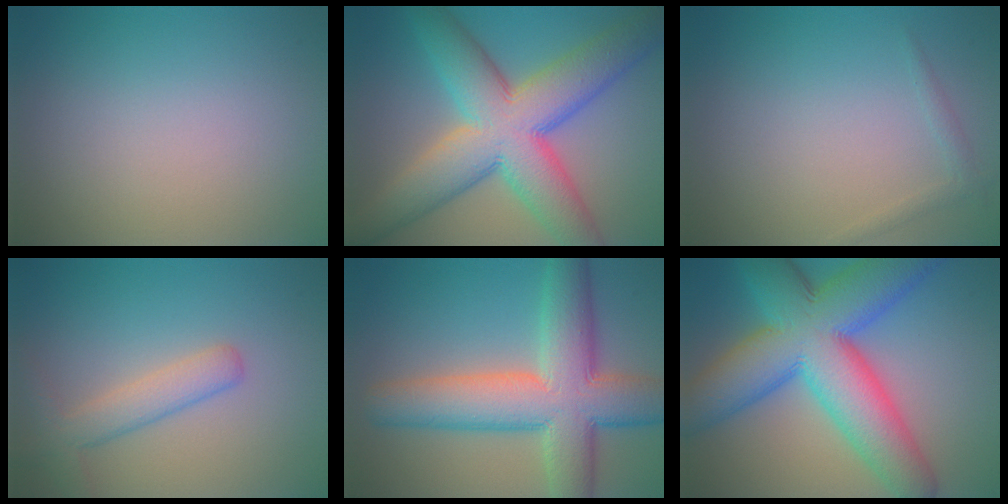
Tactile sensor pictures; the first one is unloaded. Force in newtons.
{"total": 12.5, "press": 12.5, "slide": 0.4}
{"total": 1.1, "press": 1.1, "slide": 0.0}
{"total": 3.3, "press": 3.3, "slide": 0.2}
{"total": 10.8, "press": 10.8, "slide": 0.6}
{"total": 15.0, "press": 15.0, "slide": 0.4}